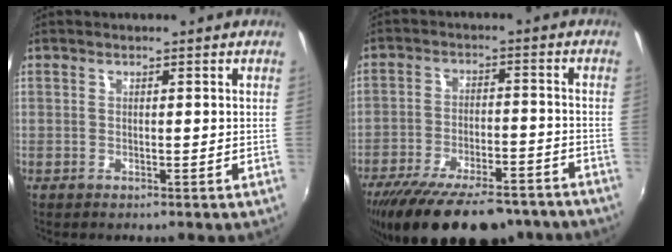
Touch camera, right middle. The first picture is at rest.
{"total": 21.3, "force": [-17.1, 6.8, 10.8], "torque": [-0.204, -0.032, -0.244]}